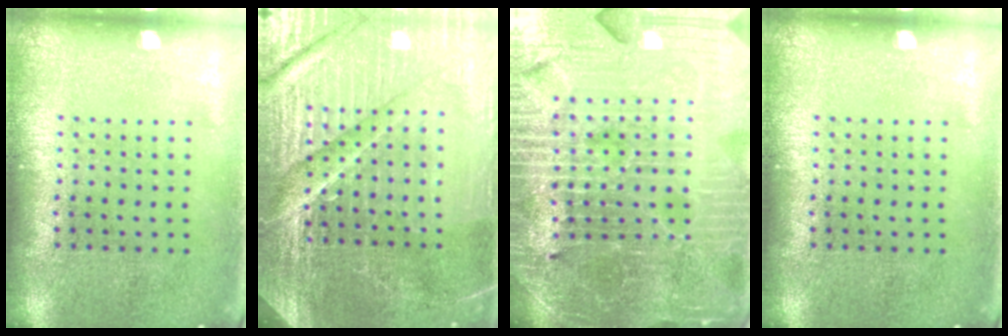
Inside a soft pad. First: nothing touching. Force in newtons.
{"total": 5.5, "press": 5.0, "slide": 2.2}
{"total": 5.5, "press": 5.1, "slide": 2.0}
{"total": 0.0}